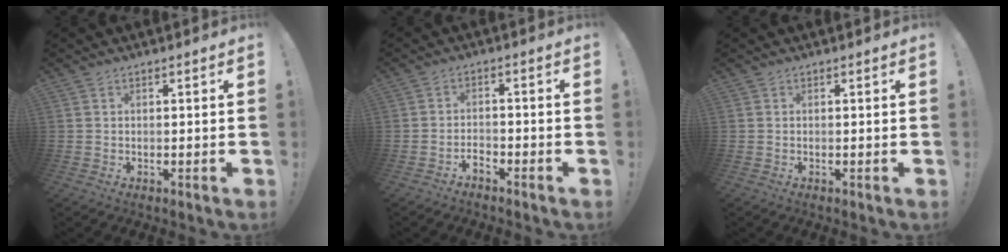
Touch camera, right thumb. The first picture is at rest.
{"total": 2.3, "force": [-2.2, 0.5, 0.5], "torque": [-0.008, 0.001, -0.041]}
{"total": 1.2, "force": [0.3, -0.4, 1.0], "torque": [-0.022, -0.003, 0.004]}